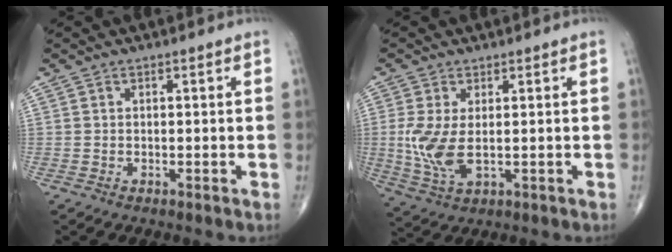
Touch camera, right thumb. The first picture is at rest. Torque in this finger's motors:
{"motor_torque": [0.99, 1.91, 0.77, -0.48, 0.12]}